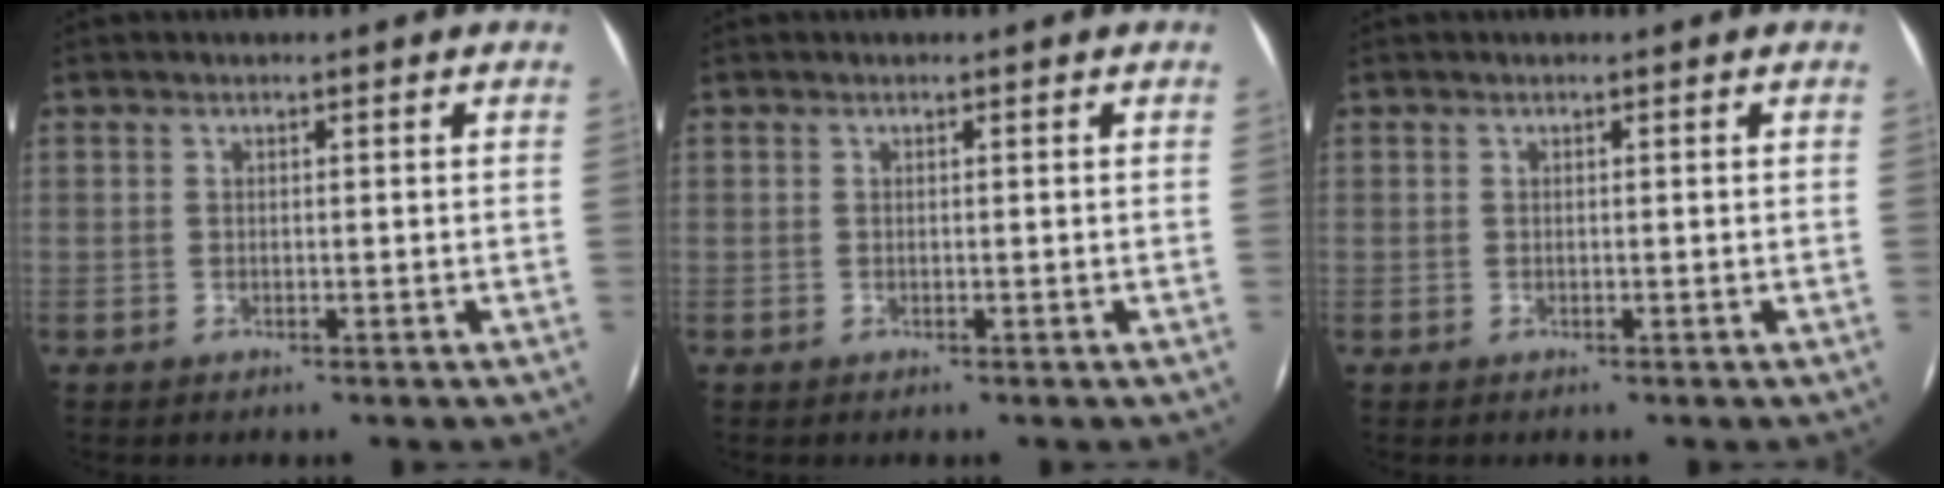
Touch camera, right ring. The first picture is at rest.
{"total": 0.0}
{"total": 0.0}